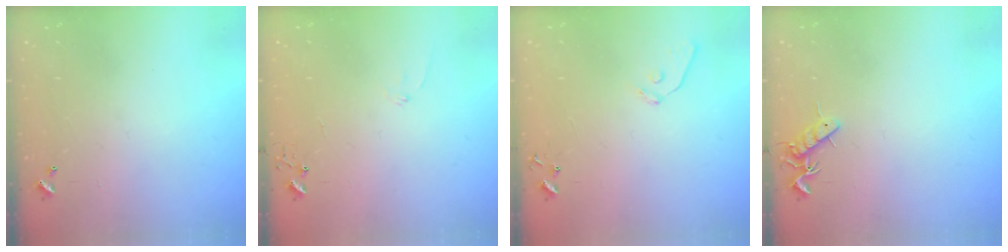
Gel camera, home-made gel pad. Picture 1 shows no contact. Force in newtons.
{"total": 5.5, "press": 5.5, "slide": 0.6}
{"total": 7.4, "press": 7.4, "slide": 0.6}
{"total": 7.6, "press": 7.5, "slide": 0.8}